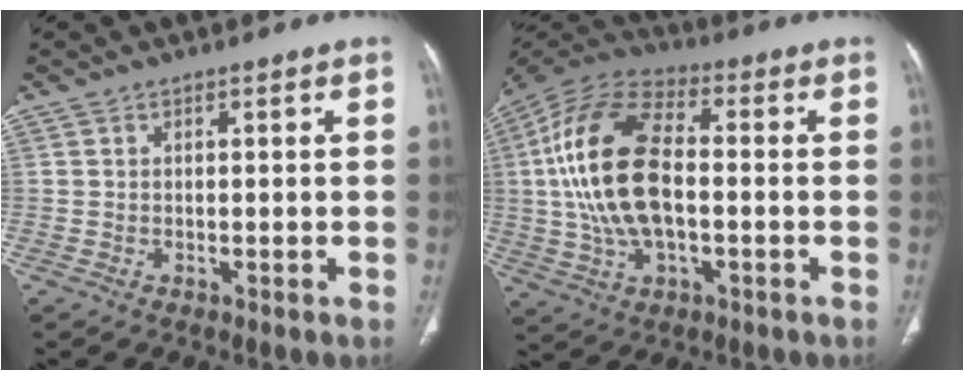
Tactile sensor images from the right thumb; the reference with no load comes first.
{"total": 19.9, "force": [-0.1, 10.7, 16.8], "torque": [-0.338, 0.023, -0.003]}